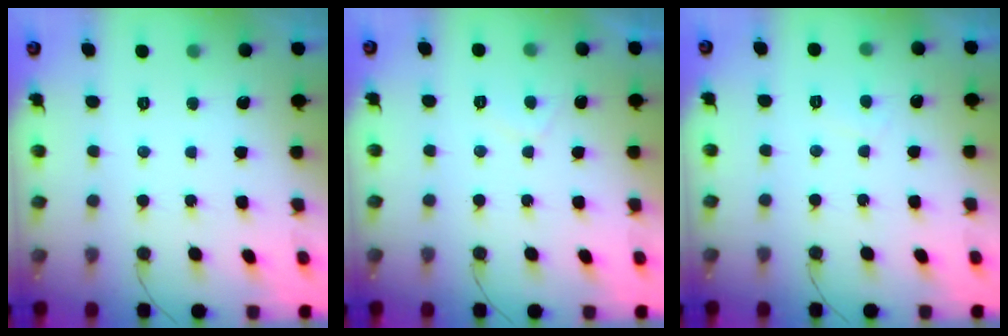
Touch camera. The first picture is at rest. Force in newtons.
{"total": 2.8, "press": 2.7, "slide": 0.8}
{"total": 0.8, "press": 0.7, "slide": 0.4}